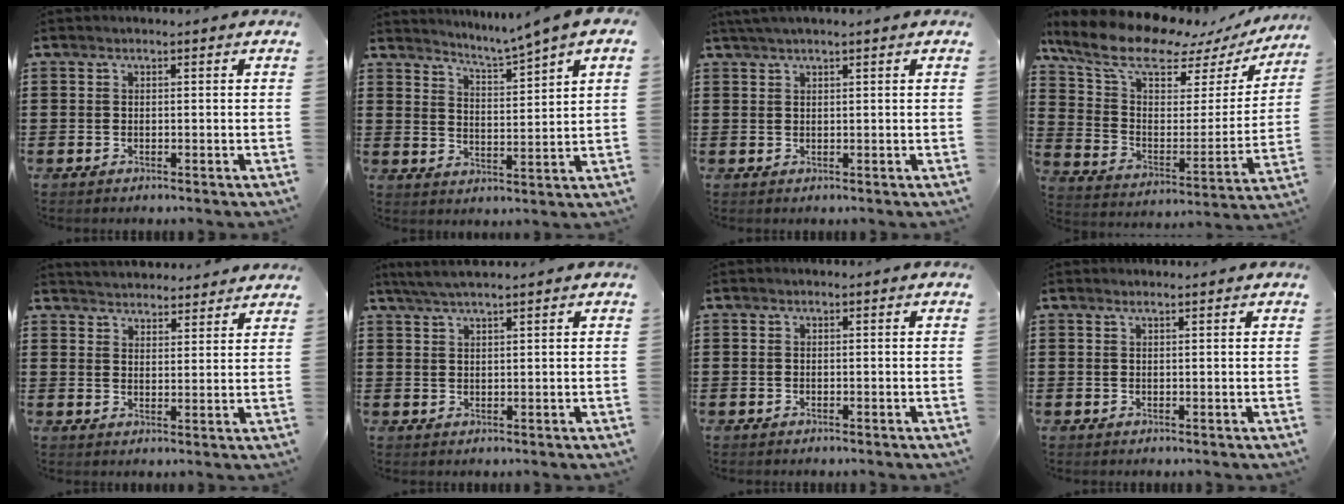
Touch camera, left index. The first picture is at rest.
{"total": 4.1, "force": [3.7, -1.1, 1.2], "torque": [-0.042, -0.030, 0.057]}
{"total": 1.5, "force": [1.2, -0.1, 1.0], "torque": [-0.019, 0.000, 0.022]}
{"total": 11.9, "force": [9.4, 4.0, 6.0], "torque": [-0.151, -0.056, 0.162]}
{"total": 3.5, "force": [3.5, -0.1, -0.3], "torque": [-0.005, -0.016, 0.064]}
{"total": 3.0, "force": [2.6, -0.1, 1.5], "torque": [-0.035, 0.001, 0.049]}
{"total": 0.0}
{"total": 1.1, "force": [0.9, -0.1, 0.5], "torque": [-0.011, -0.002, 0.017]}